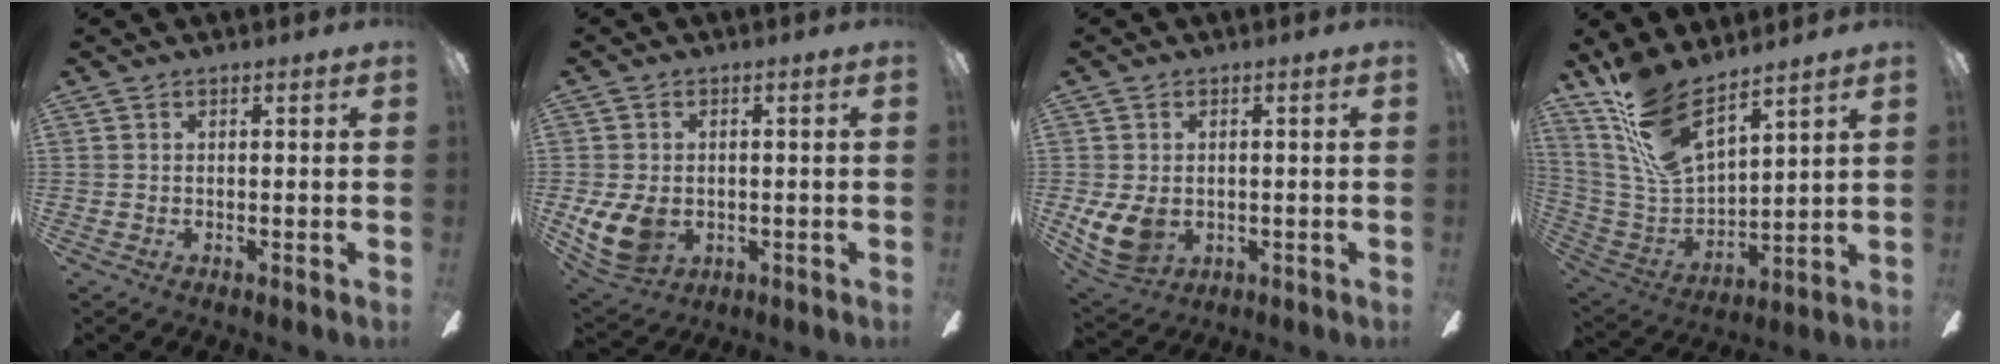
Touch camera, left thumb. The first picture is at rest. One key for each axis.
{"total": 9.5, "fx": -1.4, "fy": 7.0, "fz": 6.2, "tx": -0.132, "ty": -0.003, "tz": -0.022}
{"total": 8.4, "fx": -0.8, "fy": 6.3, "fz": 5.5, "tx": -0.130, "ty": -0.005, "tz": -0.012}
{"total": 15.8, "fx": 12.0, "fy": 5.3, "fz": 8.8, "tx": -0.210, "ty": -0.079, "tz": 0.219}